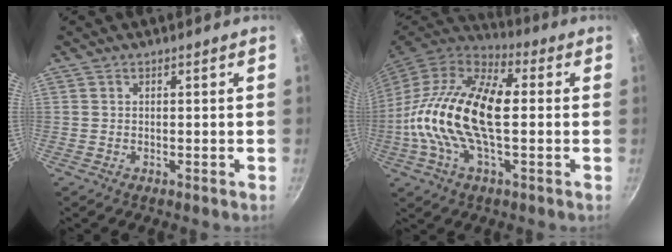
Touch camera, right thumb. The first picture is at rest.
{"total": 21.5, "force": [-0.2, 10.2, 18.9], "torque": [-0.359, 0.028, -0.020]}